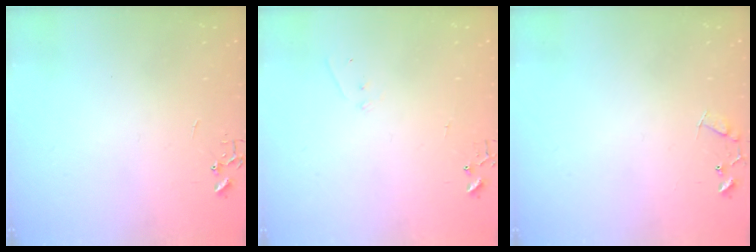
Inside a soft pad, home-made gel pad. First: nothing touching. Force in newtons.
{"total": 4.0, "press": 4.0, "slide": 0.2}
{"total": 8.1, "press": 8.1, "slide": 0.5}